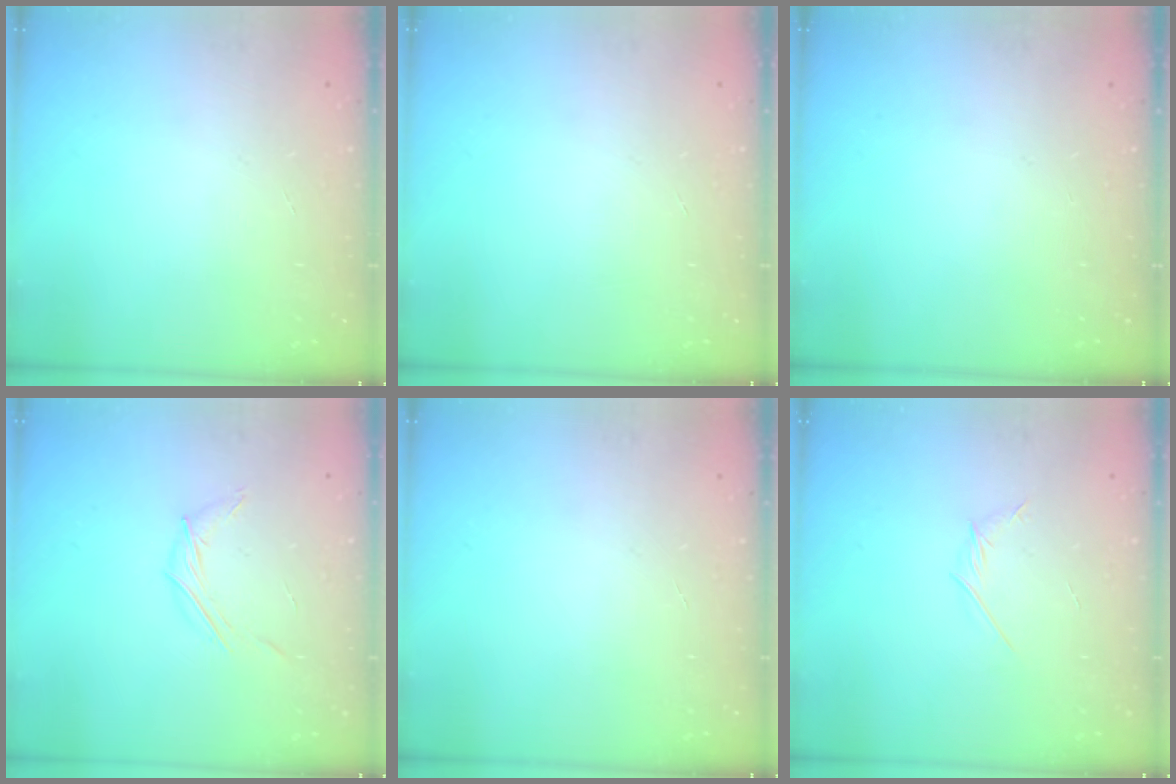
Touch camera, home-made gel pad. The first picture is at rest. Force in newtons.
{"total": 0.0}
{"total": 0.0}
{"total": 4.7, "press": 4.6, "slide": 0.9}
{"total": 0.0}
{"total": 2.8, "press": 2.7, "slide": 0.8}